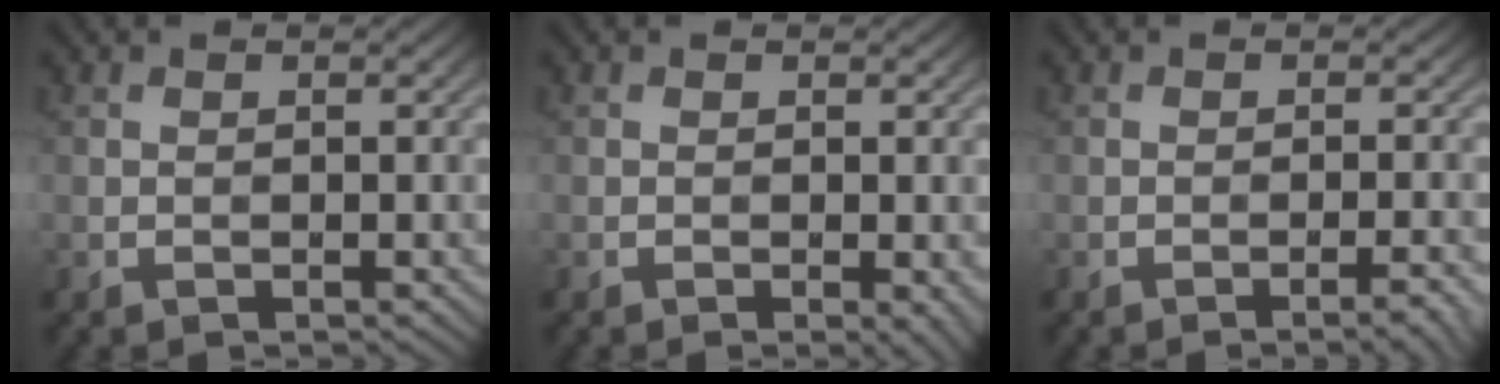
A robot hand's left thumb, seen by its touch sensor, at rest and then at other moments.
{"total": 1.4, "force": [-0.4, 0.3, 1.3], "torque": [-0.017, -0.005, -0.006]}
{"total": 2.7, "force": [-1.6, 0.4, 2.2], "torque": [-0.028, 0.009, -0.027]}